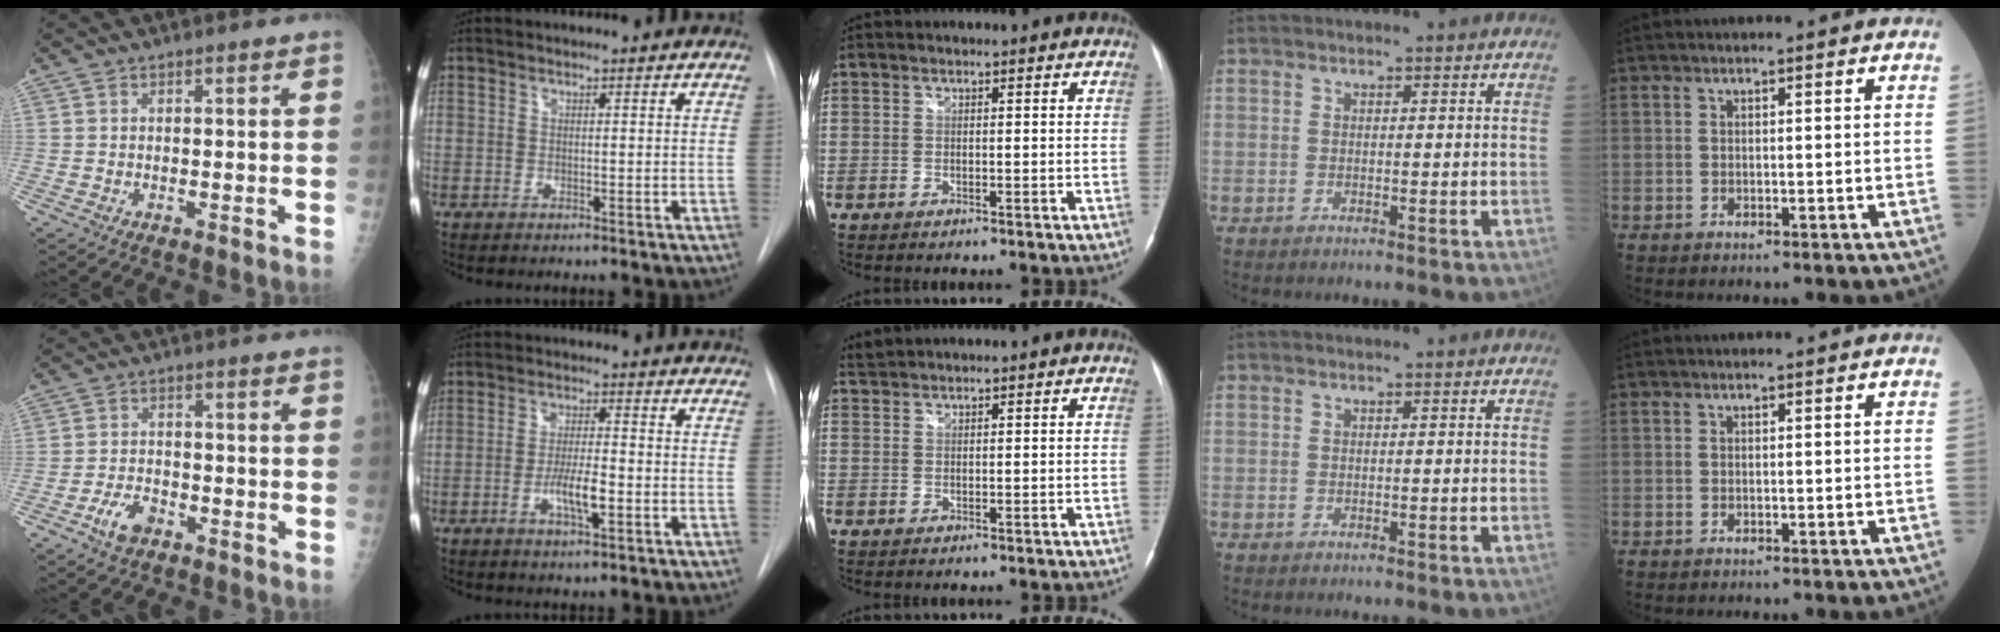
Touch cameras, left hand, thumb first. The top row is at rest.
{"thumb": {"total": 4.9, "force": [-2.8, 2.7, 3.0], "torque": [-0.051, 0.019, -0.050]}, "index": {"total": 5.4, "force": [-2.2, 0.9, 4.8], "torque": [-0.092, -0.008, -0.039]}, "middle": {"total": 1.3, "force": [1.2, -0.2, -0.2], "torque": [-0.004, 0.014, 0.032]}}